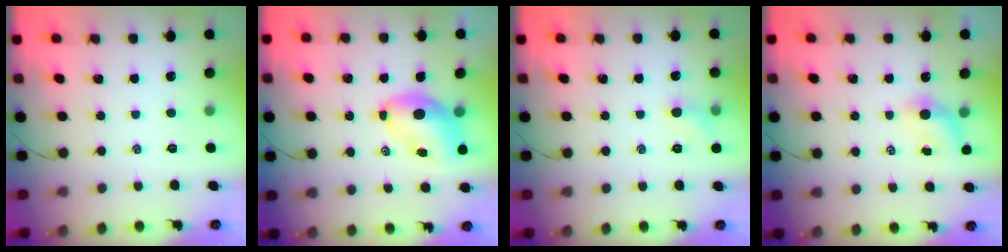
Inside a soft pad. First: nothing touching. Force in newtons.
{"total": 6.8, "press": 6.5, "slide": 1.7}
{"total": 5.5, "press": 5.2, "slide": 1.7}
{"total": 4.1, "press": 4.1, "slide": 0.8}